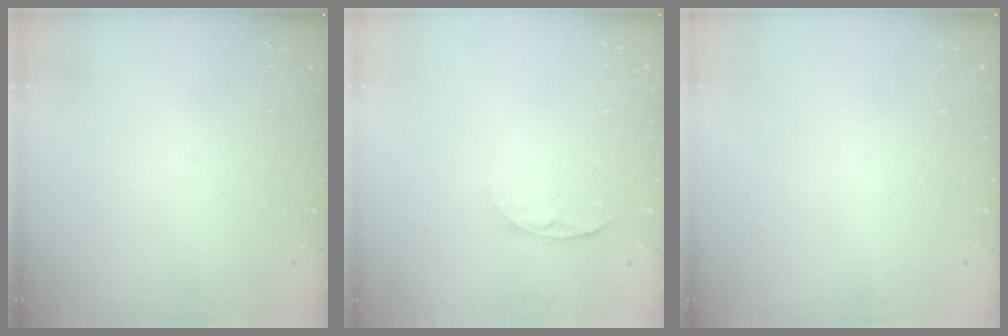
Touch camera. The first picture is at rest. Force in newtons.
{"total": 5.2, "press": 5.2, "slide": 0.6}
{"total": 0.0}